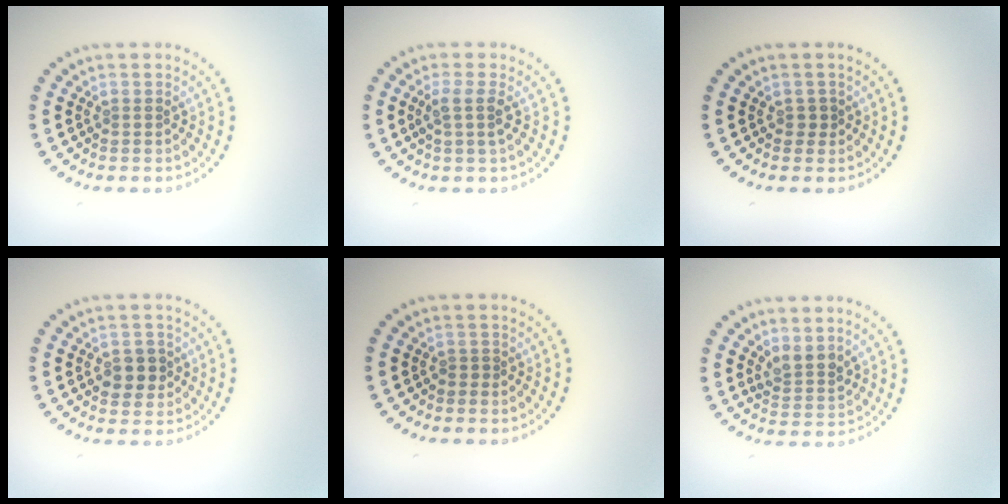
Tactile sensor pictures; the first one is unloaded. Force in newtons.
{"total": 1.9, "press": 1.5, "slide": 1.1}
{"total": 0.6, "press": 0.6, "slide": 0.2}
{"total": 2.4, "press": 2.3, "slide": 0.6}
{"total": 0.5, "press": 0.2, "slide": 0.5}
{"total": 2.2, "press": 1.9, "slide": 1.1}